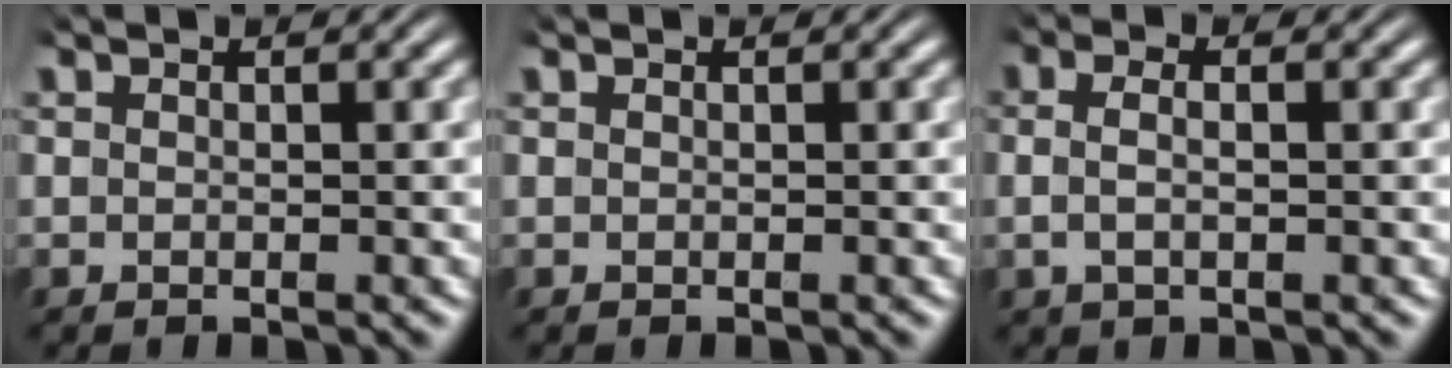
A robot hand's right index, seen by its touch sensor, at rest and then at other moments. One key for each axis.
{"total": 0.0}
{"total": 2.6, "fx": -0.1, "fy": 1.2, "fz": 2.3, "tx": -0.051, "ty": -0.002, "tz": -0.001}